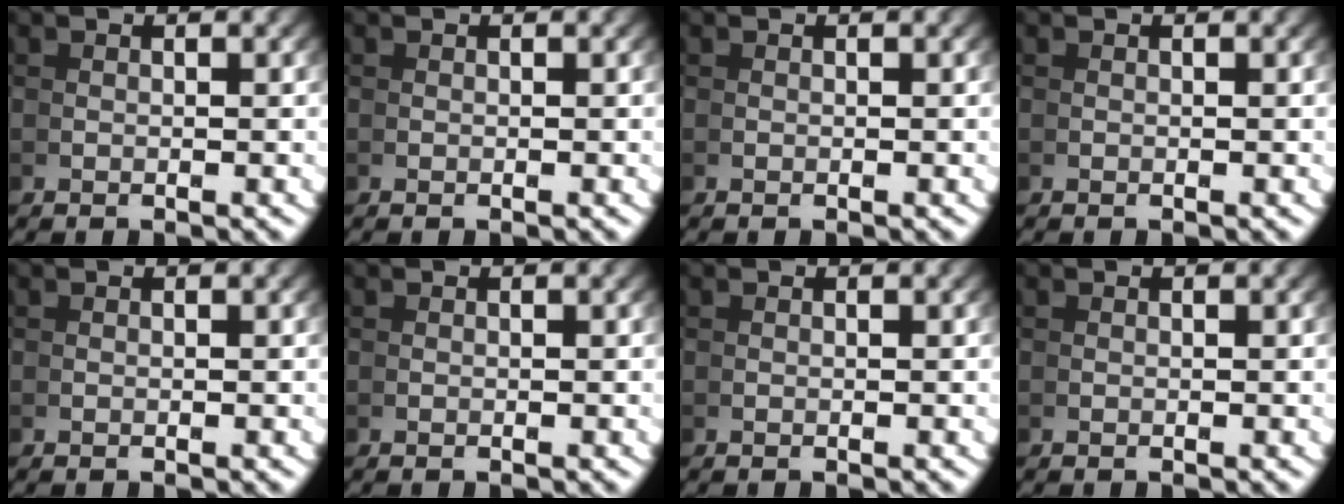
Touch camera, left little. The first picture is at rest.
{"total": 0.0}
{"total": 0.0}
{"total": 0.0}
{"total": 0.0}
{"total": 0.0}
{"total": 0.0}
{"total": 0.0}